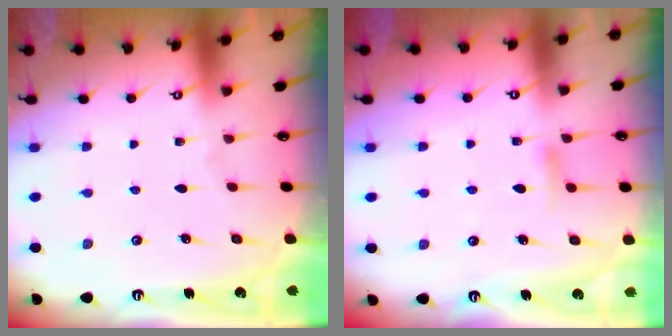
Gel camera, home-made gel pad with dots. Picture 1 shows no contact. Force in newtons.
{"total": 6.5, "press": 6.5, "slide": 0.7}